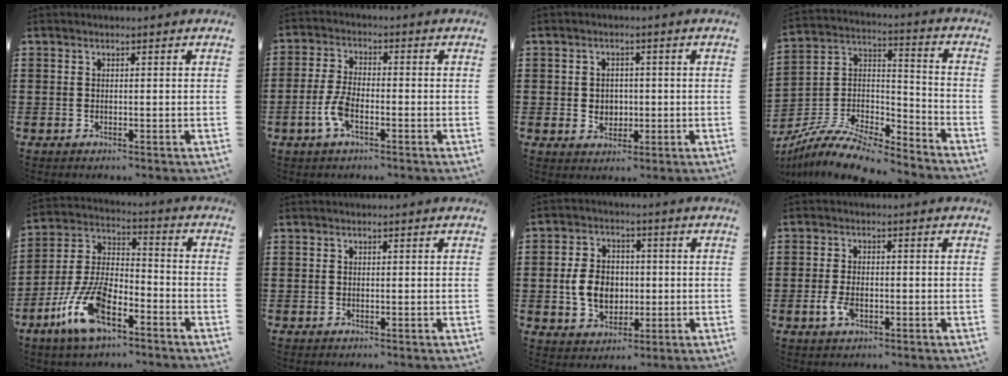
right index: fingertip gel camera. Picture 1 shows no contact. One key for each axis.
{"total": 5.0, "fx": -1.9, "fy": 1.8, "fz": 4.2, "tx": -0.105, "ty": -0.007, "tz": -0.043}
{"total": 2.7, "fx": -0.1, "fy": 2.5, "fz": 1.0, "tx": -0.020, "ty": 0.006, "tz": -0.008}
{"total": 9.4, "fx": -8.0, "fy": 2.6, "fz": 4.1, "tx": -0.085, "ty": 0.012, "tz": -0.159}
{"total": 11.8, "fx": -6.9, "fy": 4.5, "fz": 8.4, "tx": -0.202, "ty": -0.001, "tz": -0.134}
{"total": 0.0}
{"total": 7.3, "fx": -0.5, "fy": 5.5, "fz": 4.7, "tx": -0.102, "ty": 0.001, "tz": -0.018}
{"total": 3.2, "fx": -1.1, "fy": 1.5, "fz": 2.5, "tx": -0.061, "ty": -0.008, "tz": -0.021}